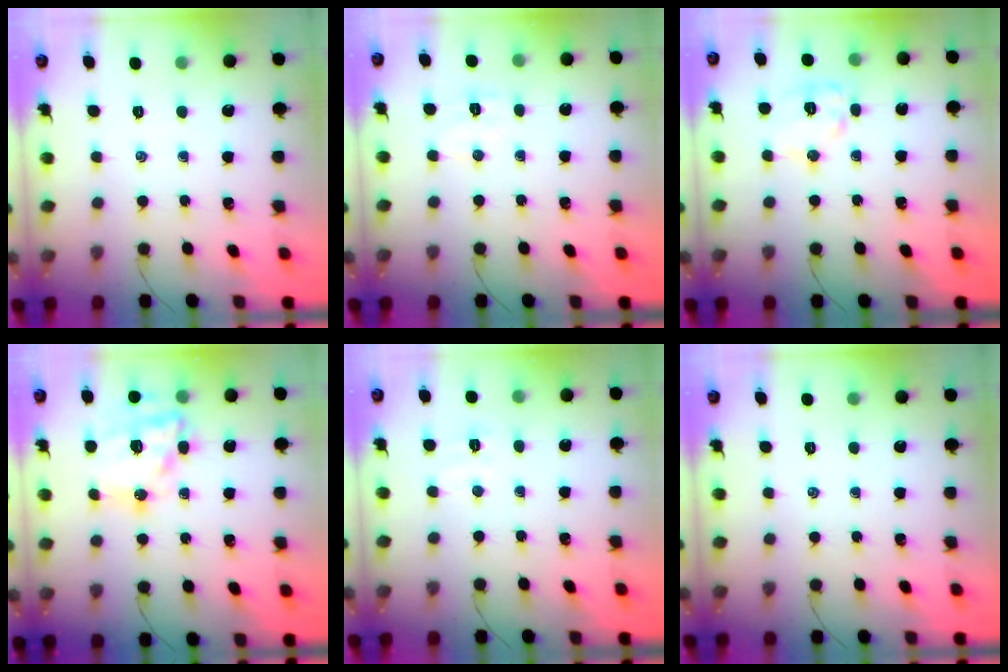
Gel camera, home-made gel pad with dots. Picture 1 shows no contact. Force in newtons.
{"total": 5.4, "press": 5.3, "slide": 1.2}
{"total": 9.4, "press": 9.4, "slide": 0.2}
{"total": 18.8, "press": 18.3, "slide": 3.9}
{"total": 4.1, "press": 3.9, "slide": 1.2}
{"total": 0.0}